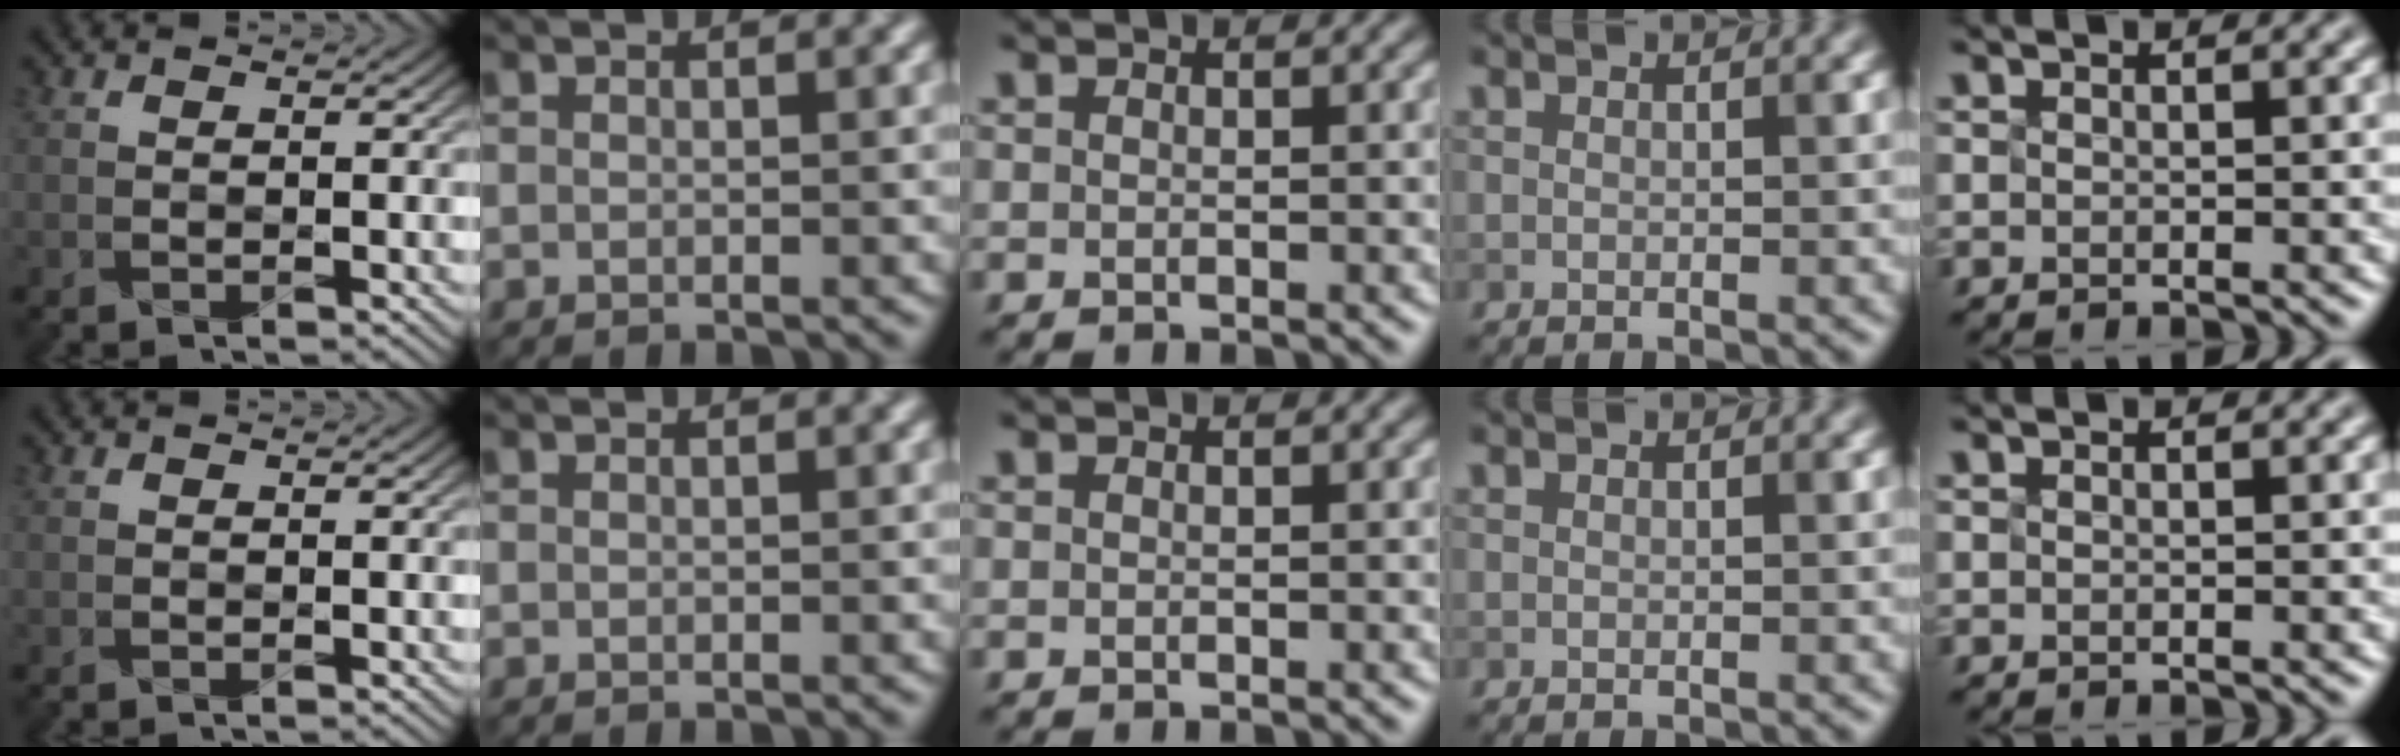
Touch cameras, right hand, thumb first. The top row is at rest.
{}